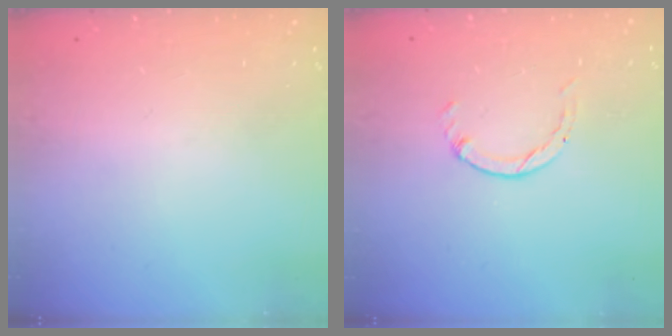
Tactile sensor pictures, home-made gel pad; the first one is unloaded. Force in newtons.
{"total": 0.0}